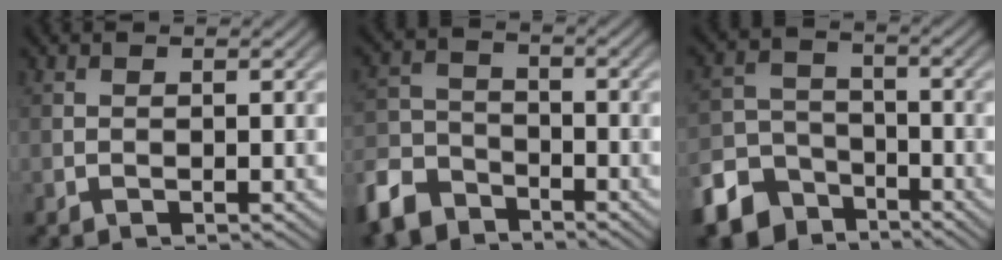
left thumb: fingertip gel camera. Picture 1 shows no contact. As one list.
[{"total": 8.2, "force": [-6.2, 4.3, 3.1], "torque": [-0.078, -0.009, -0.141]}, {"total": 9.7, "force": [-6.6, 6.3, 3.3], "torque": [-0.076, -0.023, -0.124]}]